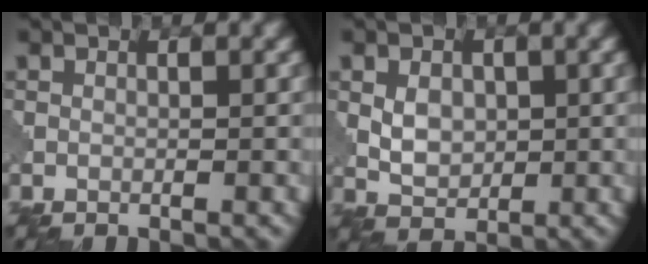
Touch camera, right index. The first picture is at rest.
{"total": 3.0, "force": [0.3, 2.2, 2.0], "torque": [-0.037, -0.002, 0.005]}